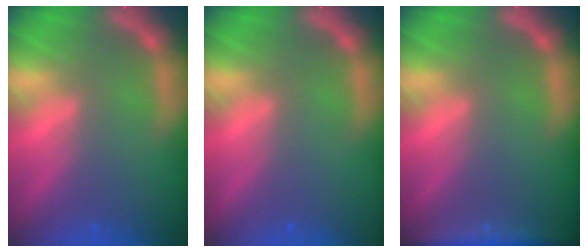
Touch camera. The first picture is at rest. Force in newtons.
{"total": 0.0}
{"total": 5.0}